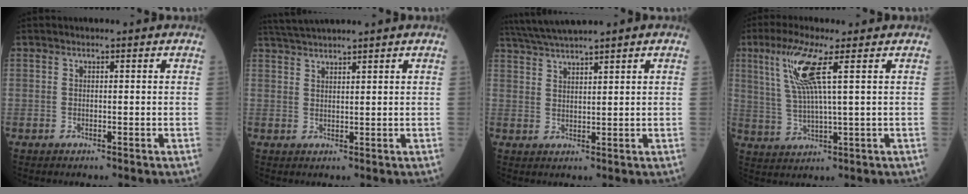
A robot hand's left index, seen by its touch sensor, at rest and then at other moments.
{"total": 4.5, "force": [4.1, -0.9, 1.5], "torque": [-0.032, 0.026, 0.081]}
{"total": 6.3, "force": [5.4, -0.5, 3.2], "torque": [-0.067, 0.029, 0.102]}
{"total": 8.1, "force": [3.2, -0.1, 7.5], "torque": [-0.167, 0.002, 0.065]}